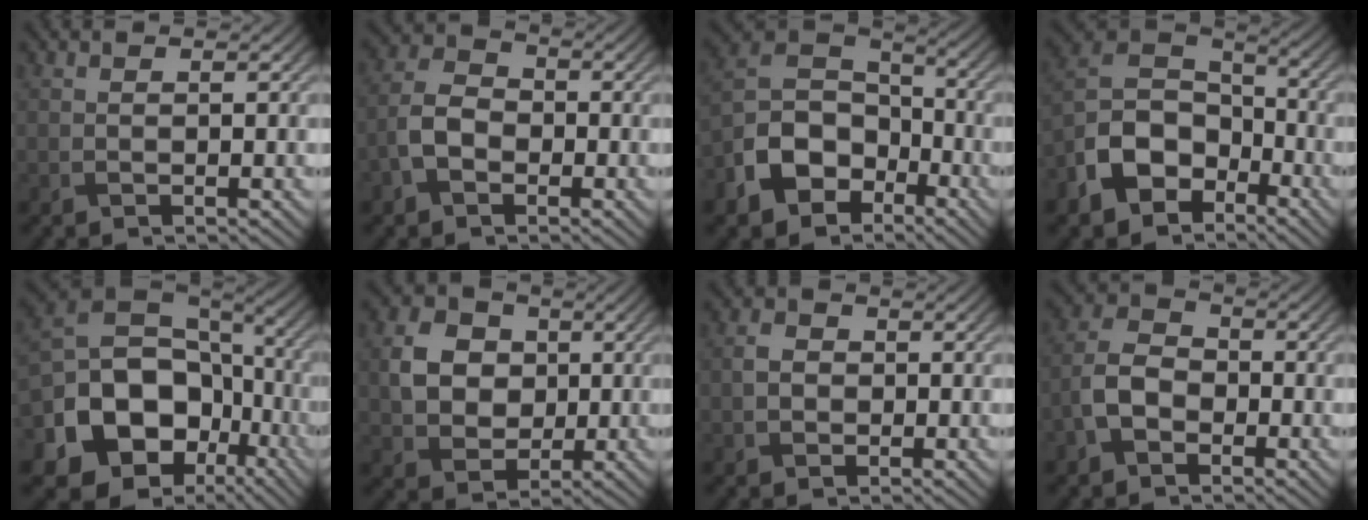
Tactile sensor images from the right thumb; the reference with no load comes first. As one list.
[{"total": 5.0, "force": [-2.0, 3.5, 3.1], "torque": [-0.070, 0.004, -0.048]}, {"total": 11.2, "force": [-5.7, 7.7, 5.8], "torque": [-0.138, -0.019, -0.123]}, {"total": 11.1, "force": [-5.7, 7.5, 5.8], "torque": [-0.135, -0.015, -0.126]}, {"total": 19.4, "force": [-5.8, 15.4, 10.3], "torque": [-0.225, -0.038, -0.094]}, {"total": 6.7, "force": [0.7, 5.7, 3.5], "torque": [-0.082, 0.006, 0.004]}, {"total": 2.2, "force": [-0.4, 1.8, 1.1], "torque": [-0.023, -0.001, -0.013]}, {"total": 5.7, "force": [-2.3, 3.9, 3.5], "torque": [-0.081, 0.004, -0.054]}]